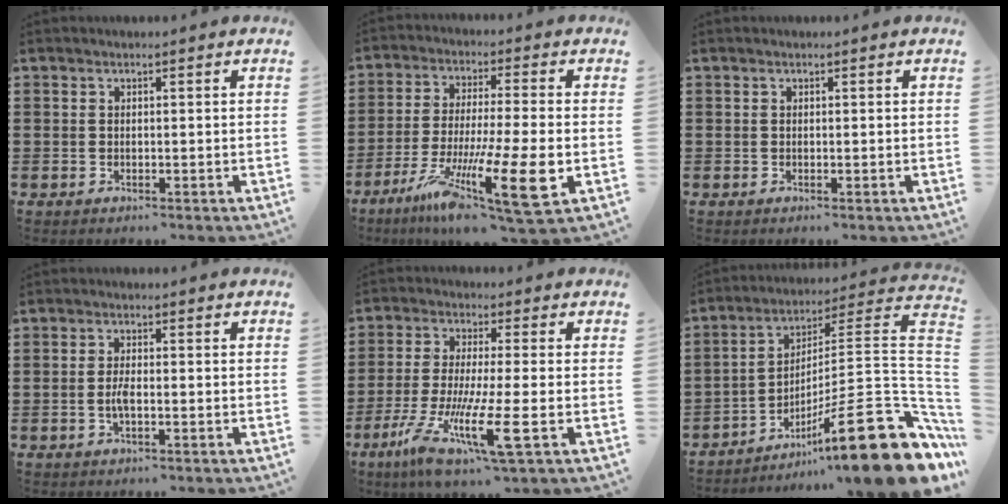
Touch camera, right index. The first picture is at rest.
{"total": 15.3, "force": [-6.4, 2.1, 13.7], "torque": [-0.262, -0.009, -0.106]}
{"total": 0.0}
{"total": 2.5, "force": [-0.8, 0.6, 2.3], "torque": [-0.051, -0.001, -0.016]}
{"total": 11.1, "force": [-4.4, 1.1, 10.1], "torque": [-0.219, -0.020, -0.085]}
{"total": 18.5, "force": [-9.5, 3.6, 15.5], "torque": [-0.232, 0.015, -0.159]}